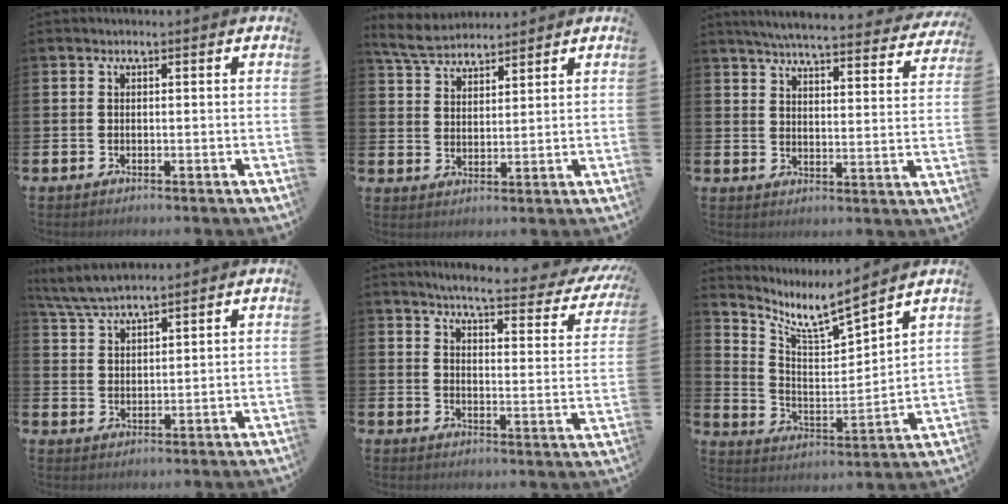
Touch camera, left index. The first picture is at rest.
{"total": 5.5, "force": [5.3, 1.3, 1.1], "torque": [-0.047, -0.015, 0.098]}
{"total": 5.3, "force": [5.0, 0.3, 1.7], "torque": [-0.050, -0.040, 0.083]}
{"total": 4.9, "force": [4.7, 0.6, 1.3], "torque": [-0.046, -0.015, 0.087]}
{"total": 4.3, "force": [3.8, 0.5, 2.0], "torque": [-0.047, -0.039, 0.054]}
{"total": 6.6, "force": [6.0, 0.5, 2.7], "torque": [-0.086, -0.050, 0.097]}